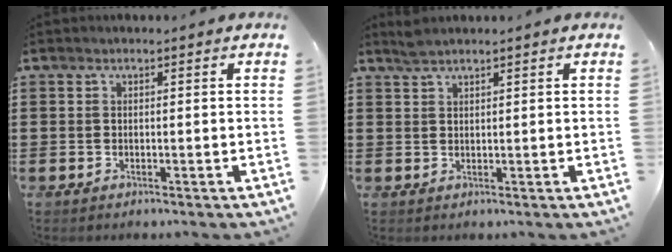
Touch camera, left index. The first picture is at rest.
{"total": 1.5, "force": [1.4, 0.3, 0.5], "torque": [-0.013, 0.000, 0.026]}